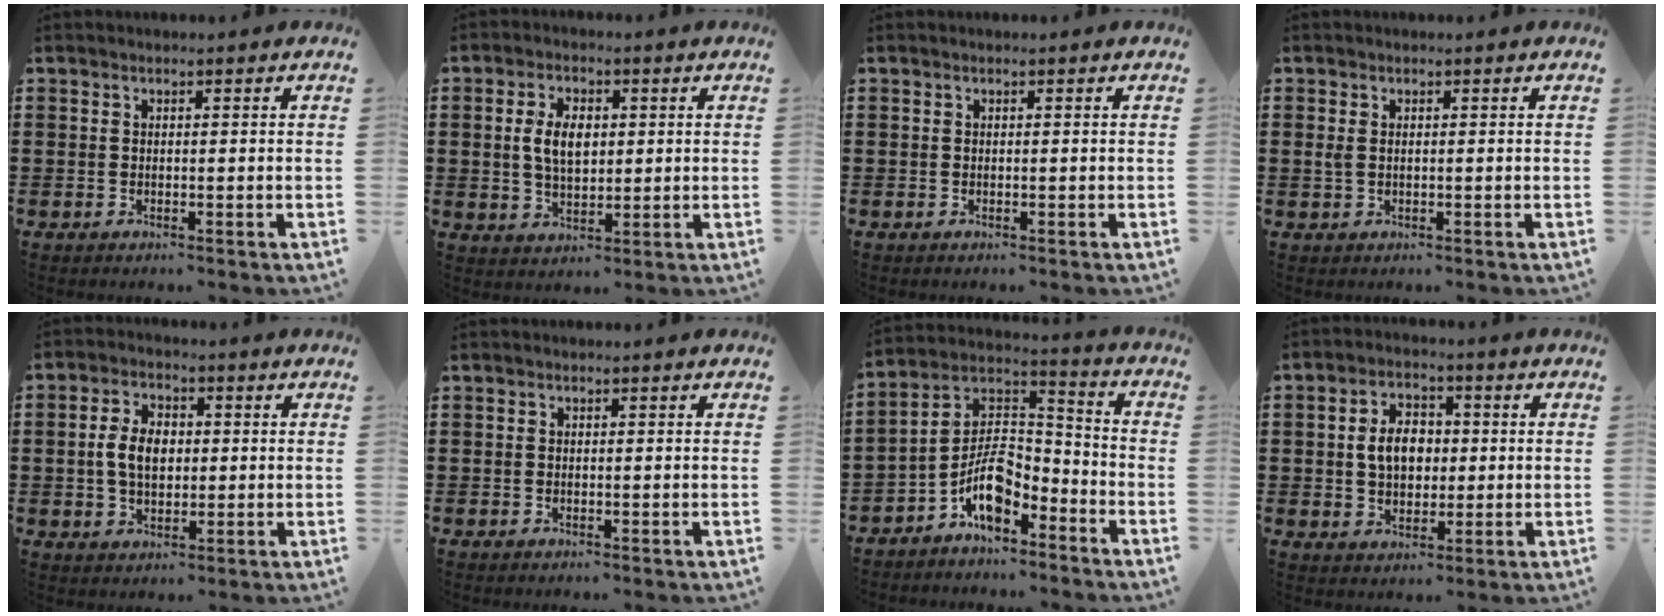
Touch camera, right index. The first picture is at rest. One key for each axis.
{"total": 5.6, "fx": 0.6, "fy": 3.2, "fz": 4.5, "tx": -0.094, "ty": 0.006, "tz": 0.004}
{"total": 0.0}
{"total": 1.3, "fx": 0.2, "fy": 0.8, "fz": 1.0, "tx": -0.029, "ty": 0.003, "tz": 0.000}
{"total": 5.7, "fx": 0.0, "fy": 3.6, "fz": 4.4, "tx": -0.103, "ty": 0.008, "tz": -0.007}
{"total": 0.0}
{"total": 8.7, "fx": -5.3, "fy": 4.2, "fz": 5.5, "tx": -0.120, "ty": -0.003, "tz": -0.107}
{"total": 5.8, "fx": 0.2, "fy": 4.0, "fz": 4.2, "tx": -0.082, "ty": 0.006, "tz": -0.006}